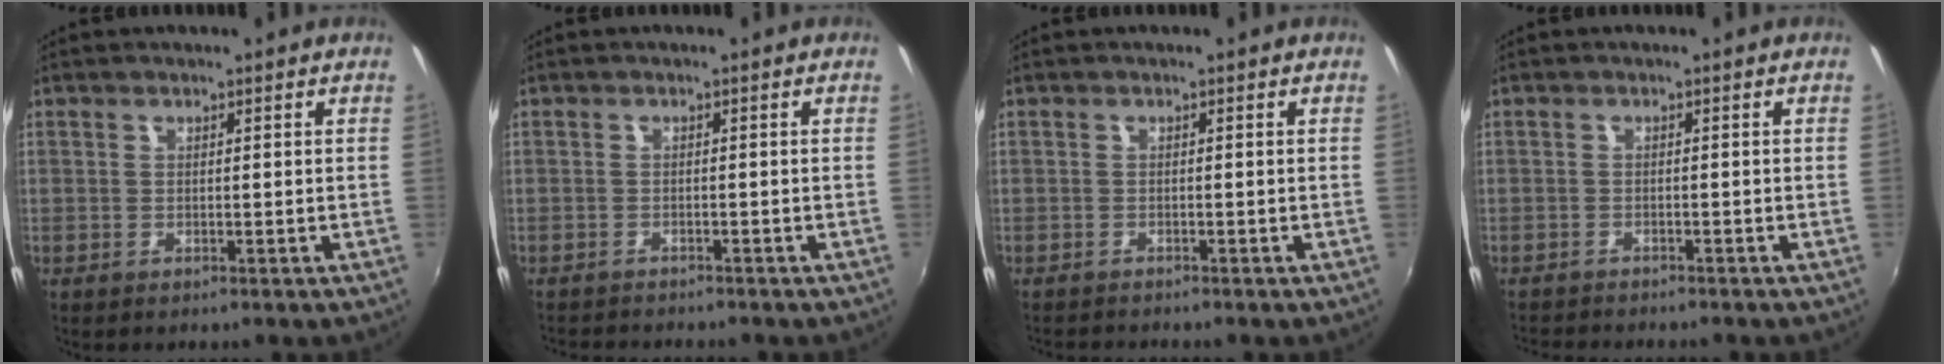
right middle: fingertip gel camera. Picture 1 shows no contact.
{"total": 3.5, "force": [-3.4, 0.4, 0.8], "torque": [-0.028, -0.017, -0.057]}
{"total": 1.6, "force": [-1.6, -0.1, 0.2], "torque": [-0.007, -0.013, -0.032]}
{"total": 4.1, "force": [-4.0, 0.3, 1.0], "torque": [-0.035, -0.018, -0.069]}